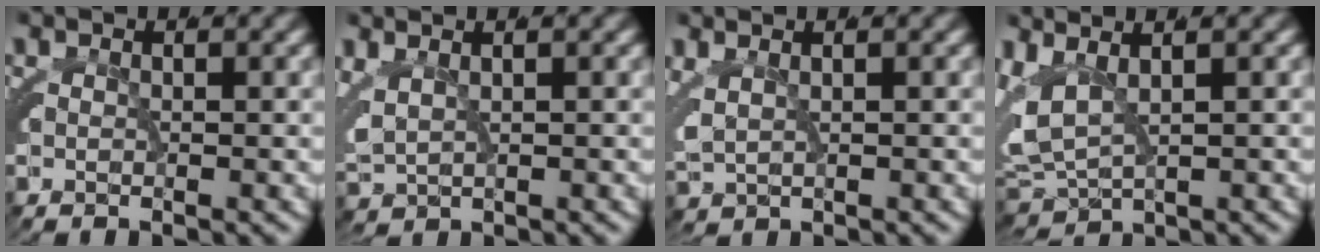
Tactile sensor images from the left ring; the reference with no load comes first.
{"total": 2.5, "force": [0.3, 2.0, 1.4], "torque": [-0.051, -0.006, 0.009]}
{"total": 1.4, "force": [0.4, 1.0, 0.8], "torque": [-0.033, 0.000, 0.010]}
{"total": 6.3, "force": [-0.9, 5.2, 3.5], "torque": [-0.106, -0.017, -0.010]}